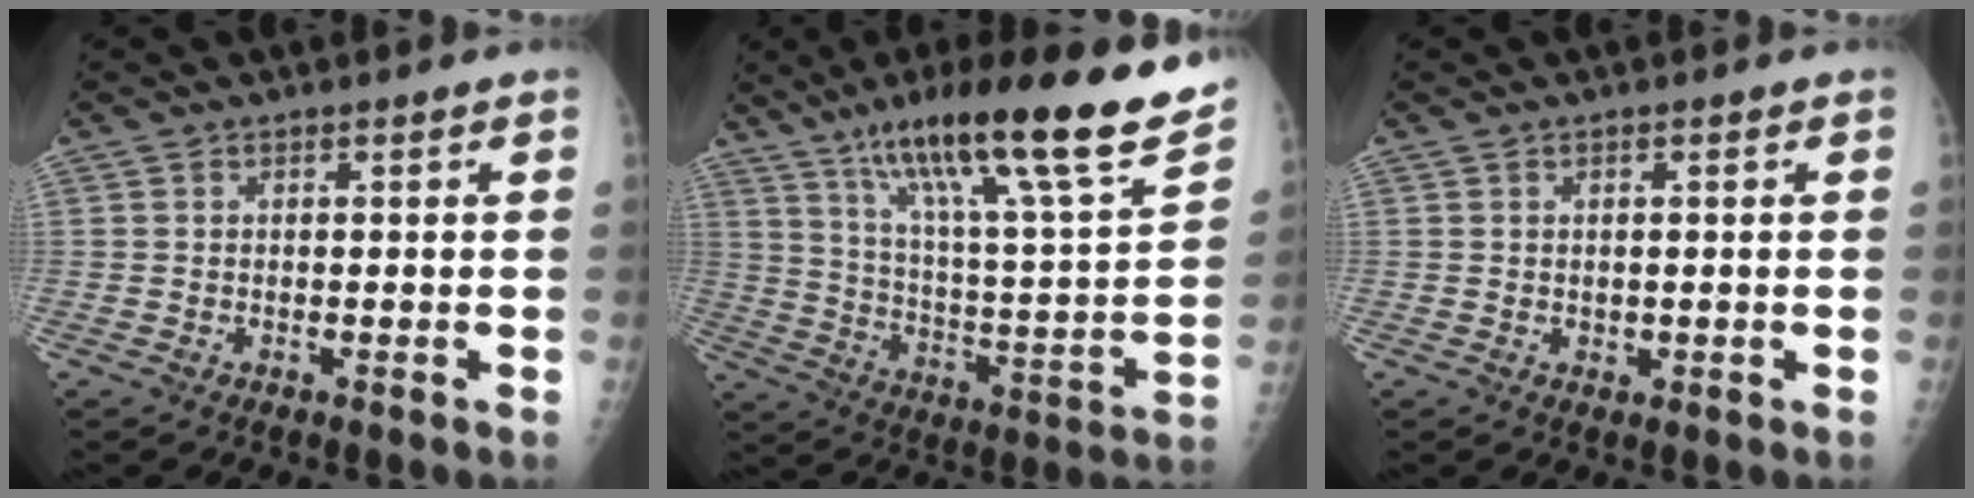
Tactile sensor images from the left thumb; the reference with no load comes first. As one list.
[{"total": 26.0, "force": [18.1, 2.9, 18.4], "torque": [-0.271, -0.060, 0.294]}, {"total": 1.2, "force": [0.2, 0.9, 0.7], "torque": [-0.008, -0.002, 0.007]}]